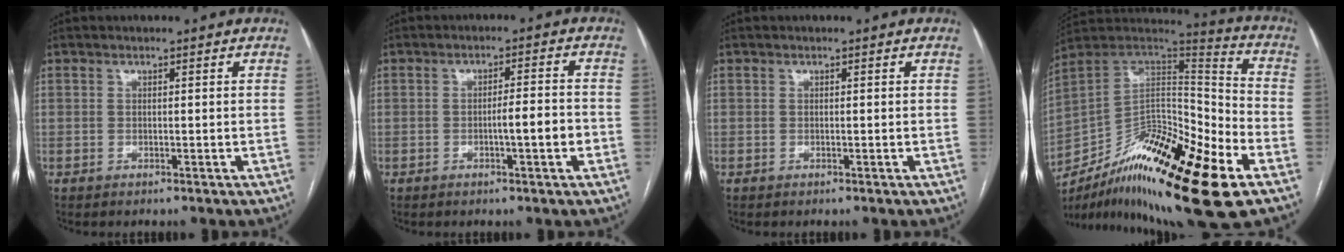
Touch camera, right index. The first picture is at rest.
{"total": 4.5, "force": [-1.4, 0.2, 4.3], "torque": [-0.064, 0.005, -0.021]}
{"total": 0.0}
{"total": 27.4, "force": [-15.2, 5.8, 22.0], "torque": [-0.359, -0.012, -0.257]}